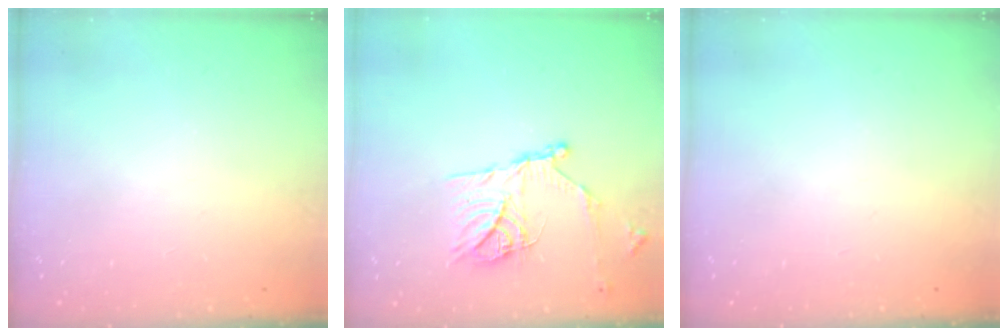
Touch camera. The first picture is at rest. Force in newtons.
{"total": 15.6, "press": 15.5, "slide": 1.4}
{"total": 0.0}